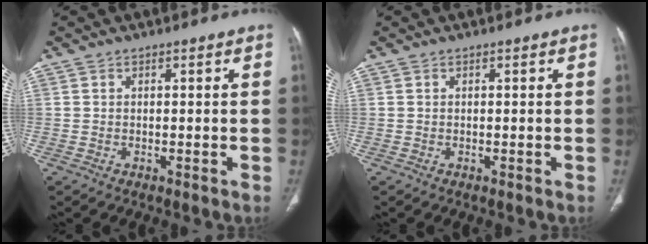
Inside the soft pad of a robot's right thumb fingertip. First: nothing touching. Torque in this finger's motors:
{"motor_torque": [-0.12, 0.13, -0.26, 0.15, 0.00]}